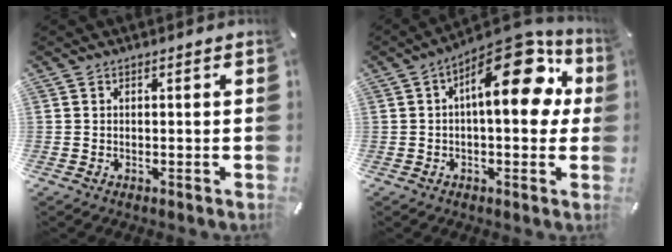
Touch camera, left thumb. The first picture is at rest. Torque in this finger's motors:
{"motor_torque": [0.82, 0.88, 2.19, -0.58, 0.37]}